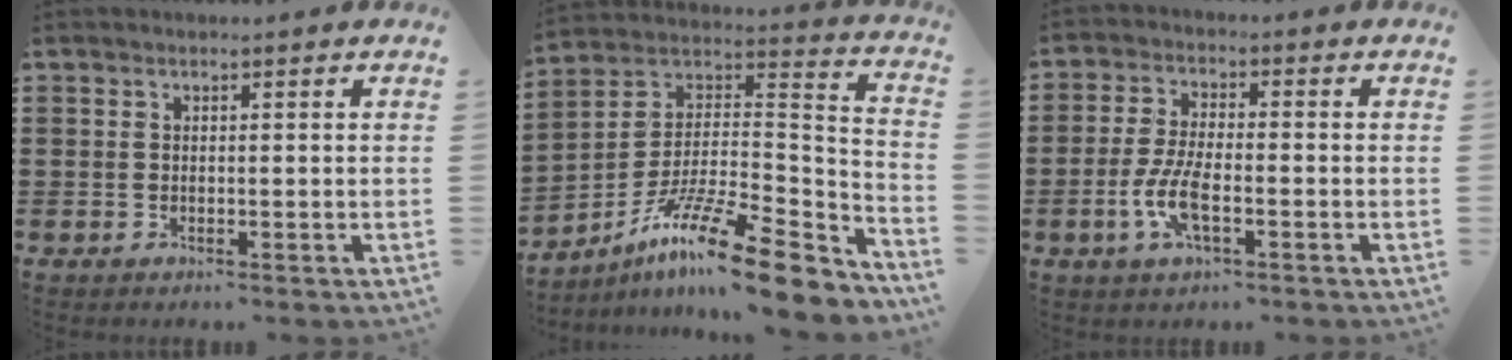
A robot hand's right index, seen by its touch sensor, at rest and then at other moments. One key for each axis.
{"total": 15.5, "fx": -10.6, "fy": 2.2, "fz": 11.0, "tx": -0.195, "ty": 0.021, "tz": -0.190}
{"total": 6.4, "fx": -2.3, "fy": 2.1, "fz": 5.6, "tx": -0.126, "ty": -0.009, "tz": -0.046}